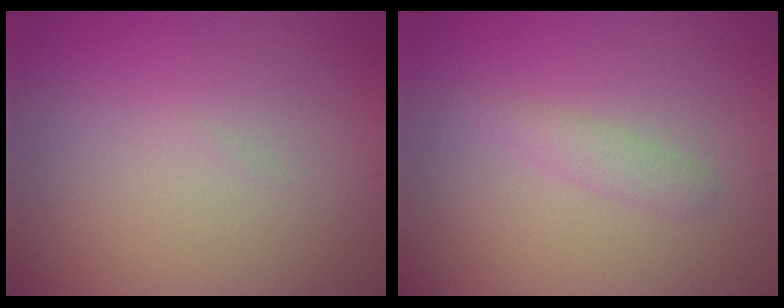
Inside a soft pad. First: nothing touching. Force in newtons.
{"total": 1.4, "press": 1.4, "slide": 0.1}